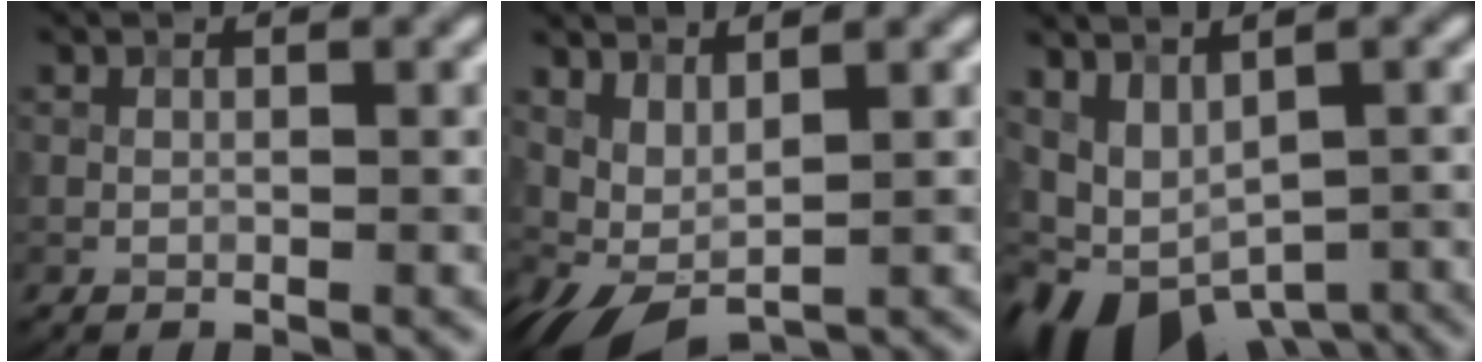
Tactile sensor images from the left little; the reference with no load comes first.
{"total": 2.4, "force": [1.5, 0.7, 1.8], "torque": [-0.046, -0.002, 0.033]}
{"total": 7.4, "force": [-3.9, 4.1, 4.8], "torque": [-0.077, -0.019, -0.050]}